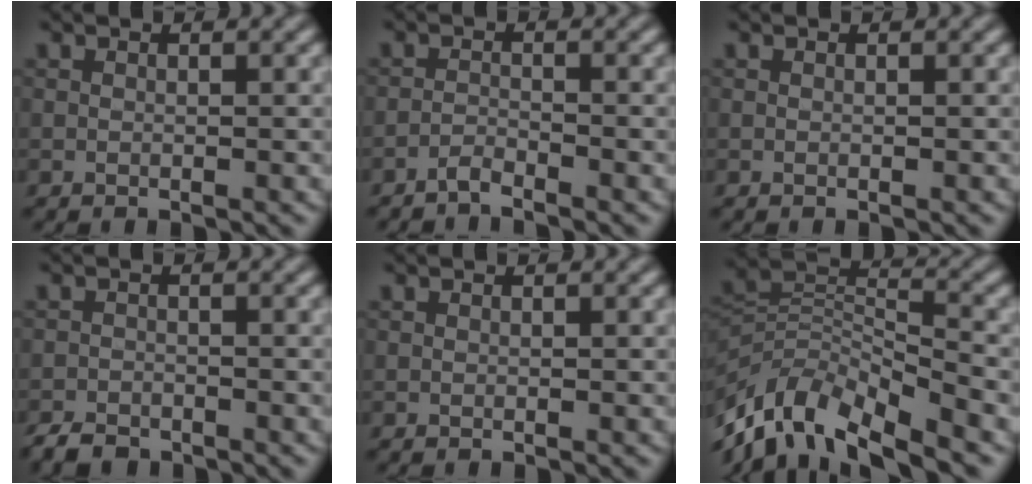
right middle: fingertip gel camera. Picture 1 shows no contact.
{"total": 1.3, "force": [-1.3, -0.2, 0.0], "torque": [-0.001, 0.013, -0.024]}
{"total": 0.0}
{"total": 2.2, "force": [-2.2, 0.5, 0.0], "torque": [-0.002, 0.005, -0.034]}
{"total": 0.0}
{"total": 10.0, "force": [-7.0, 3.8, 6.1], "torque": [-0.122, 0.015, -0.125]}